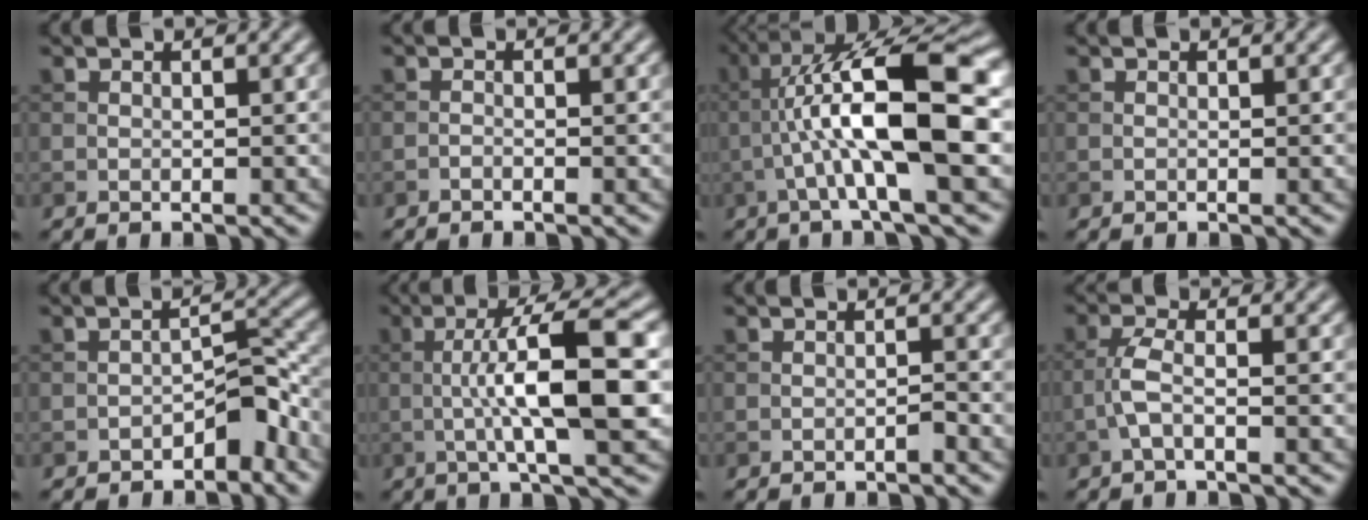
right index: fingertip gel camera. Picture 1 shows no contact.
{"total": 0.6, "force": [-0.6, 0.1, 0.3], "torque": [-0.007, 0.001, -0.013]}
{"total": 11.3, "force": [-0.6, 2.3, 11.0], "torque": [-0.192, 0.028, -0.011]}
{"total": 0.0}
{"total": 3.4, "force": [-2.2, 1.4, 2.1], "torque": [-0.024, 0.016, -0.036]}
{"total": 9.1, "force": [-0.7, 1.7, 8.9], "torque": [-0.137, 0.011, -0.012]}
{"total": 0.6, "force": [-0.5, 0.1, 0.4], "torque": [-0.006, 0.003, -0.007]}
{"total": 2.4, "force": [-0.9, 0.6, 2.1], "torque": [-0.049, 0.007, -0.025]}